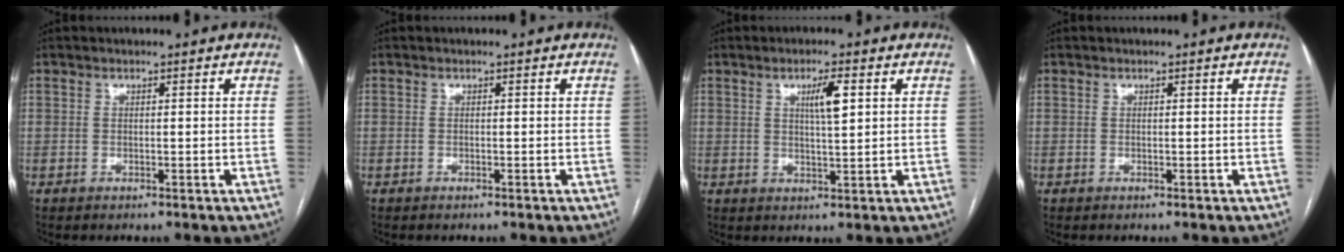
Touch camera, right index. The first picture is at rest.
{"total": 0.0}
{"total": 4.4, "force": [1.6, 0.5, 4.1], "torque": [-0.073, 0.000, 0.027]}
{"total": 0.0}